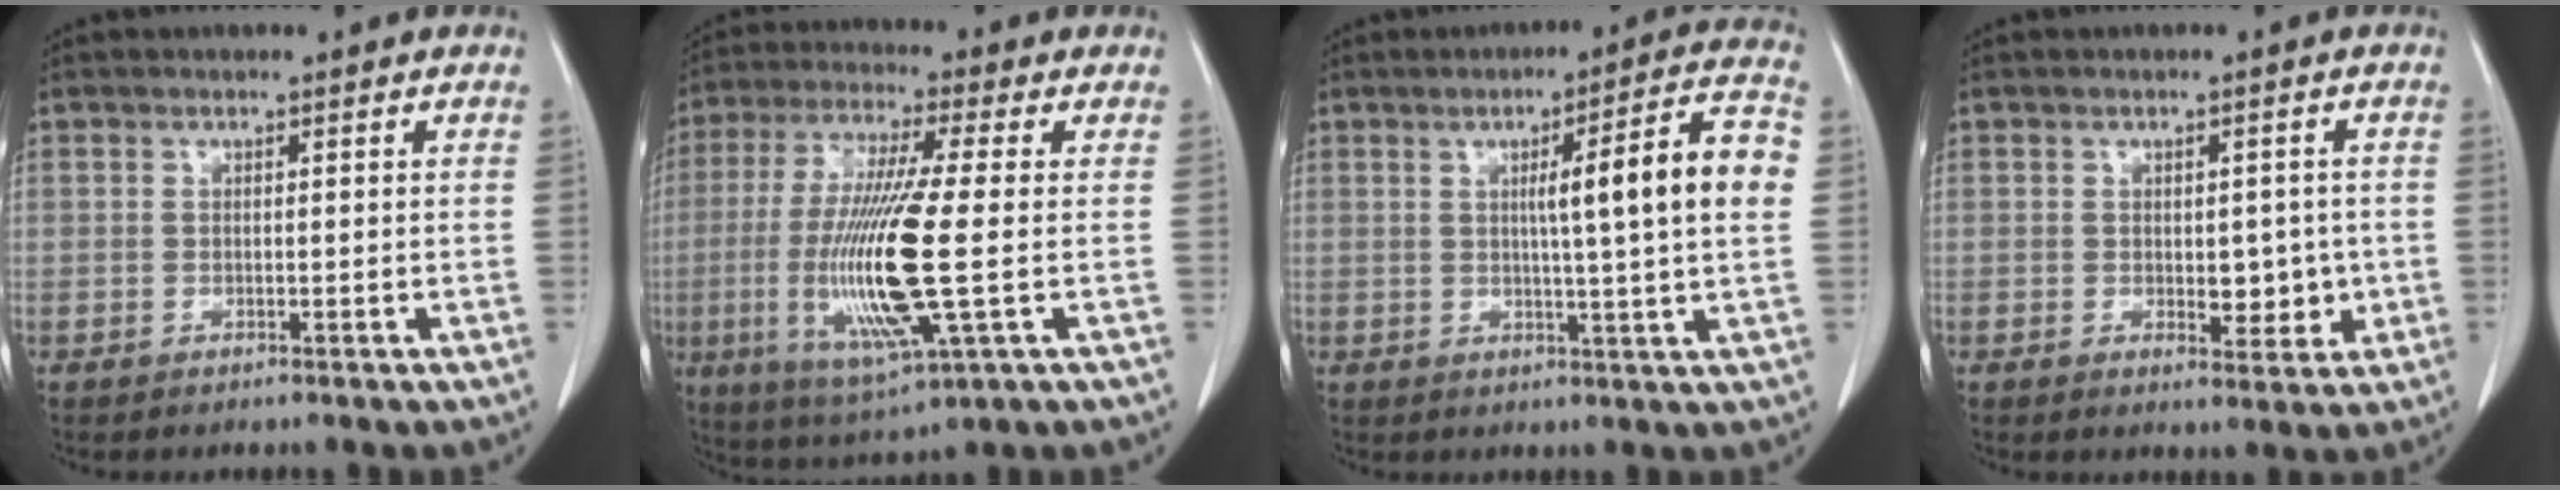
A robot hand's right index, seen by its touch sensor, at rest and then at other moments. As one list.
[{"total": 16.9, "force": [-2.4, 1.4, 16.6], "torque": [-0.349, -0.021, -0.043]}, {"total": 11.9, "force": [1.5, -0.2, 11.8], "torque": [-0.167, 0.014, 0.019]}, {"total": 5.0, "force": [-0.5, 2.8, 4.1], "torque": [-0.043, -0.001, 0.001]}]